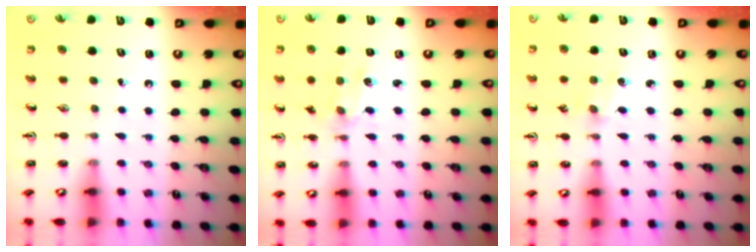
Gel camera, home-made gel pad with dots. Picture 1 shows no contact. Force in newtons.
{"total": 1.9, "press": 1.9, "slide": 0.2}
{"total": 0.8, "press": 0.8, "slide": 0.2}